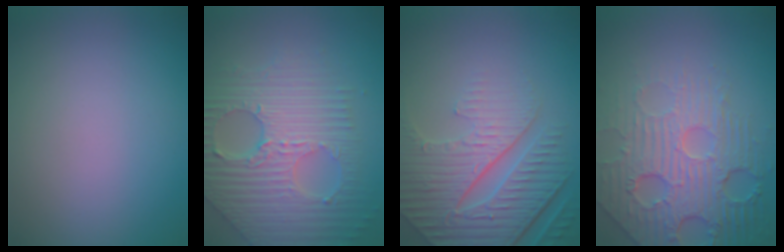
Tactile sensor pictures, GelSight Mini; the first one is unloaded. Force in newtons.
{"total": 9.0, "press": 6.2, "slide": 6.5}
{"total": 8.0, "press": 5.8, "slide": 5.5}
{"total": 7.3, "press": 5.4, "slide": 4.9}